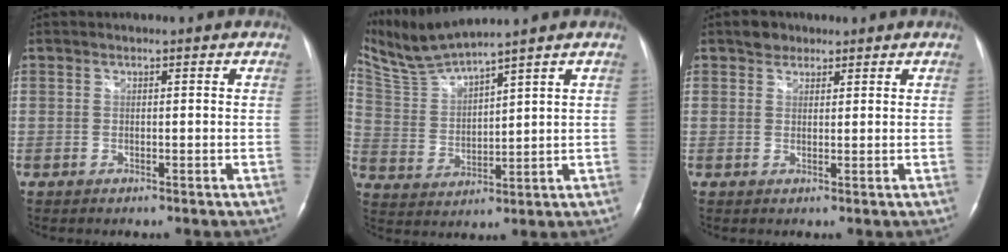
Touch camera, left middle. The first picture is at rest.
{"total": 8.3, "force": [7.8, -1.2, 2.5], "torque": [-0.074, 0.001, 0.170]}
{"total": 2.4, "force": [1.7, 1.7, 0.5], "torque": [-0.007, 0.007, 0.025]}